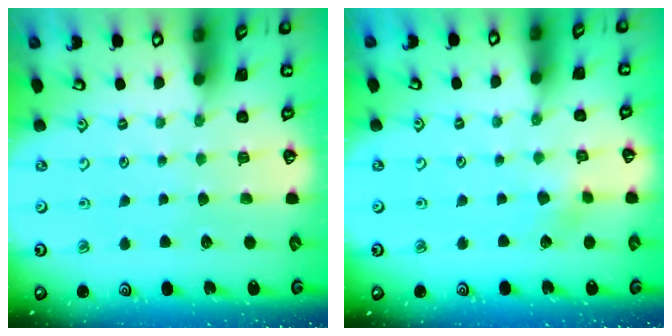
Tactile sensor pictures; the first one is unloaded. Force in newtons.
{"total": 2.9, "press": 2.8, "slide": 0.8}